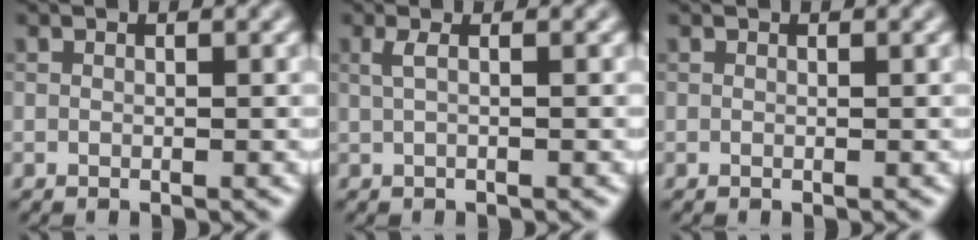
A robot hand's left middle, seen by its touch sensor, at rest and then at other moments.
{"total": 1.5, "force": [0.2, 0.5, 1.4], "torque": [-0.028, 0.003, 0.001]}
{"total": 0.0}